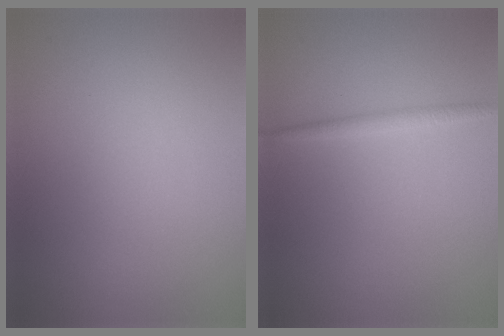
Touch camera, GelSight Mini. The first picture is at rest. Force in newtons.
{"total": 1.1, "press": 1.1, "slide": 0.1}